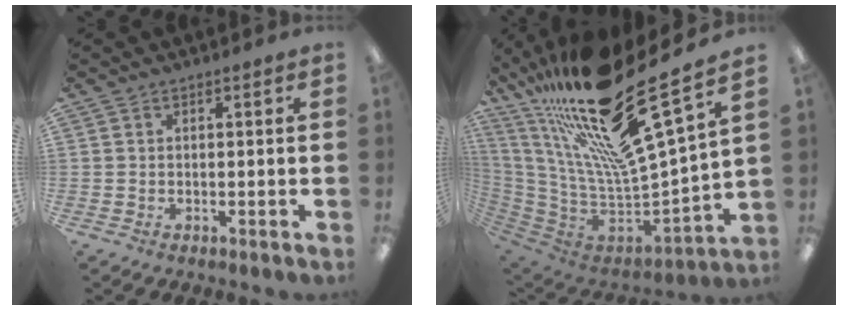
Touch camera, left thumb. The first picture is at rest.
{"total": 29.0, "force": [19.1, 6.6, 20.8], "torque": [-0.333, -0.158, 0.328]}